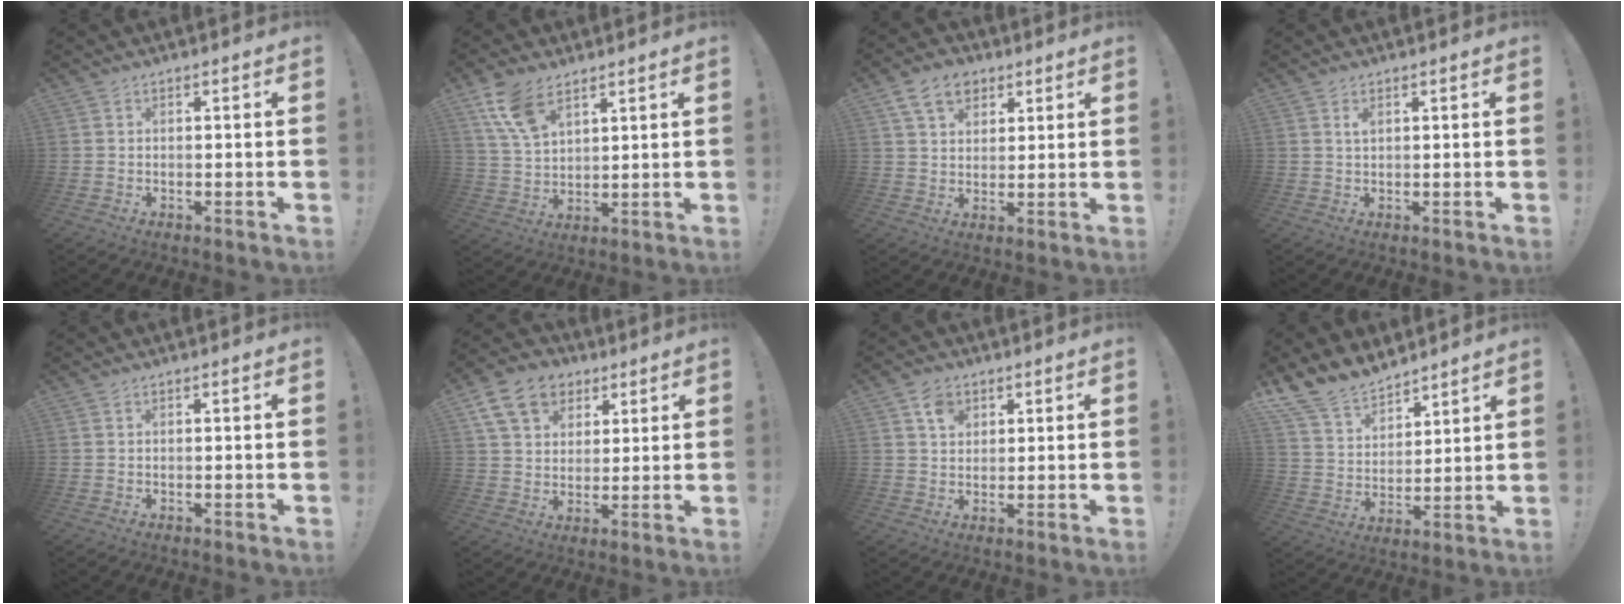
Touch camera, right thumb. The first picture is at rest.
{"total": 10.7, "force": [6.8, 5.5, 6.1], "torque": [-0.109, -0.026, 0.134]}
{"total": 10.2, "force": [5.6, 7.2, 4.6], "torque": [-0.071, -0.017, 0.109]}
{"total": 1.4, "force": [0.7, 0.6, 1.1], "torque": [-0.018, 0.000, 0.011]}
{"total": 0.0}
{"total": 14.3, "force": [6.7, 10.7, 6.8], "torque": [-0.104, -0.026, 0.132]}
{"total": 5.3, "force": [2.6, 4.2, 1.9], "torque": [-0.019, -0.007, 0.046]}
{"total": 13.1, "force": [11.6, 5.5, 2.8], "torque": [-0.076, -0.087, 0.222]}